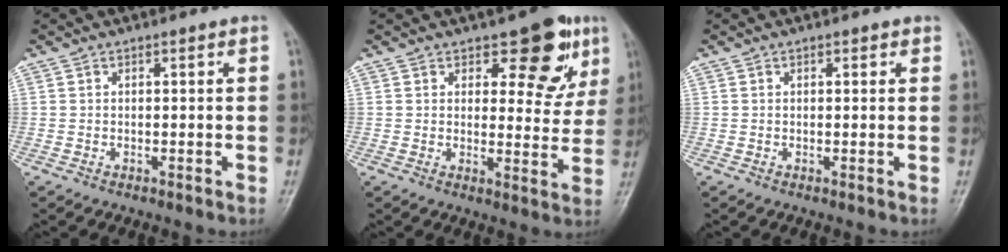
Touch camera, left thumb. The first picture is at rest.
{"total": 9.6, "force": [5.5, 5.1, 5.9], "torque": [-0.028, -0.027, 0.070]}
{"total": 0.9, "force": [0.5, 0.6, 0.4], "torque": [0.004, -0.001, 0.003]}